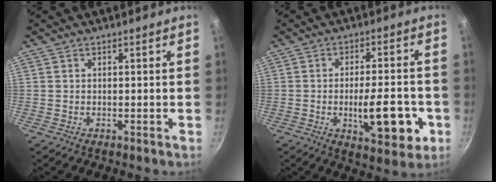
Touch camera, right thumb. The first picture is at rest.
{"total": 13.2, "force": [-3.5, 5.1, 11.6], "torque": [-0.144, 0.009, -0.044]}